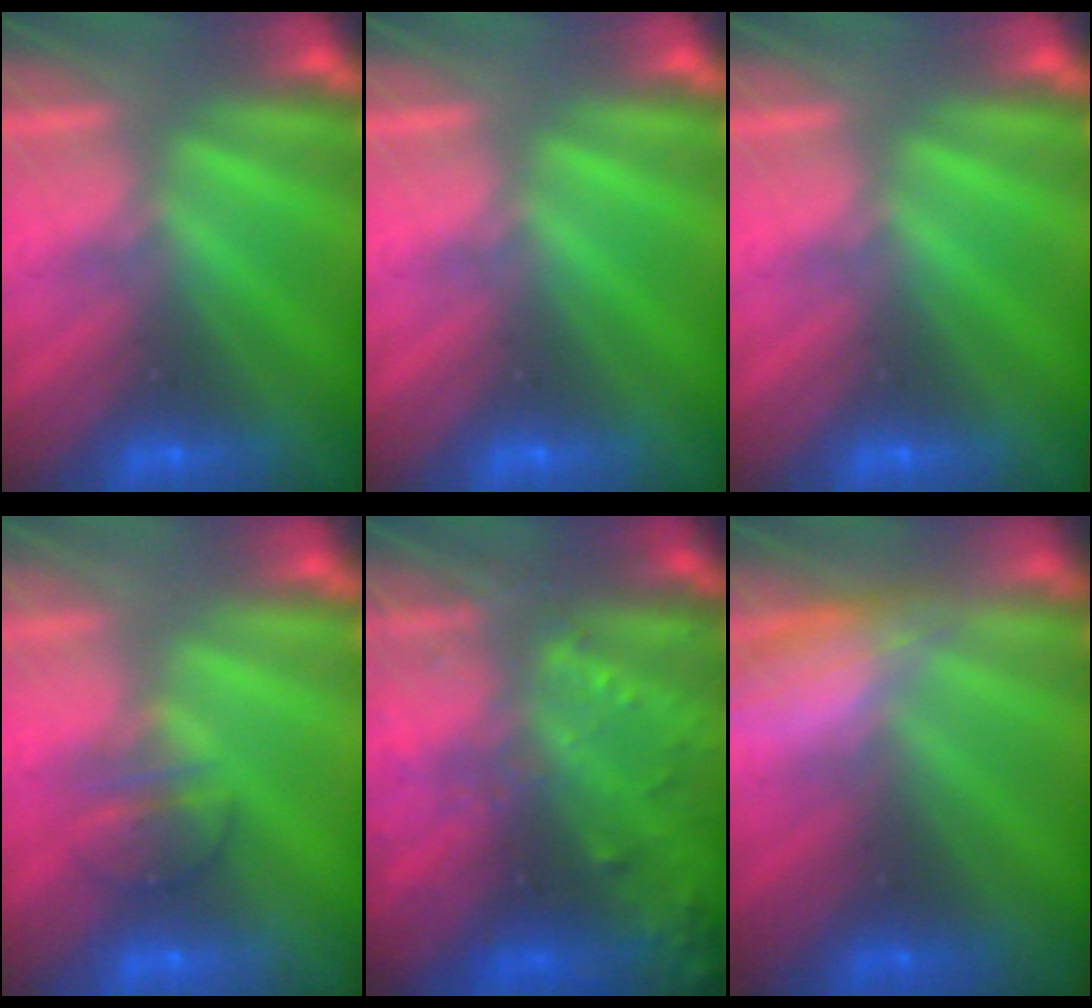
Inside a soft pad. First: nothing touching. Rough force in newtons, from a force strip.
{"total": 0.0}
{"total": 0.0}
{"total": 2.4}
{"total": 8.4}
{"total": 2.8}